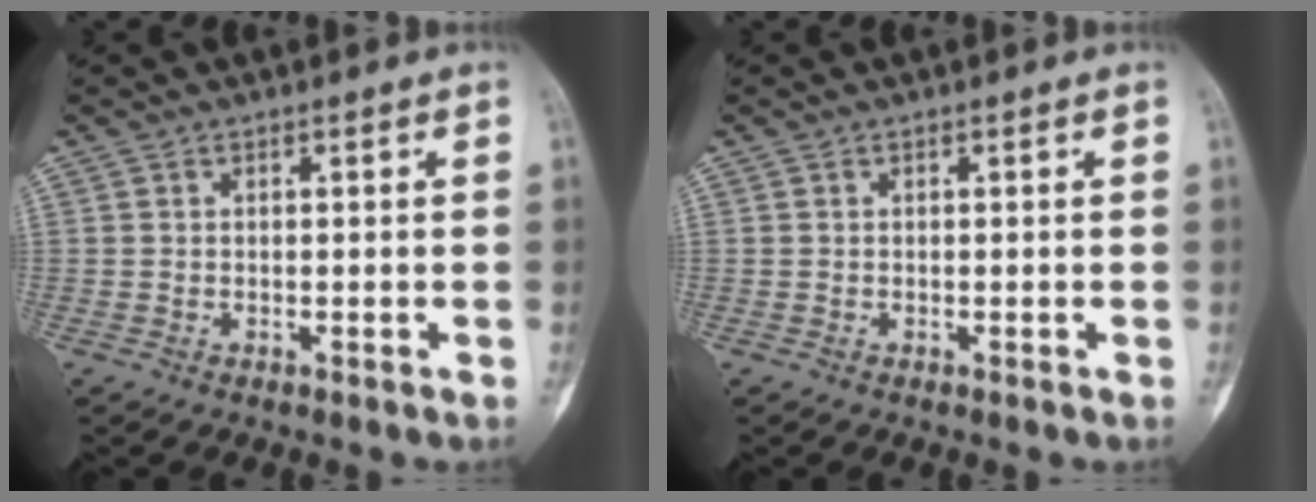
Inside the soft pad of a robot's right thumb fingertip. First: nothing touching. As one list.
[{"total": 0.0}]